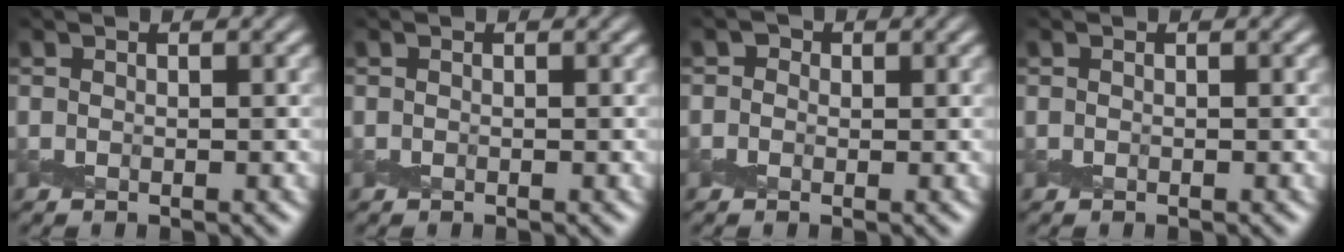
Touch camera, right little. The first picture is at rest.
{"total": 0.0}
{"total": 1.1, "force": [0.2, 1.0, 0.4], "torque": [-0.008, -0.004, -0.007]}
{"total": 0.0}